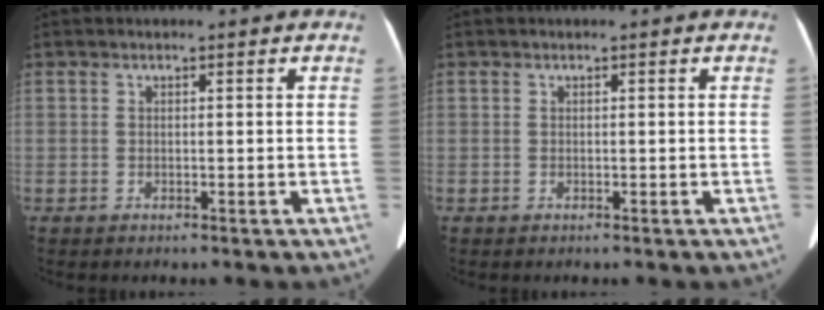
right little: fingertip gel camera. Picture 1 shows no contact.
{"total": 0.0}